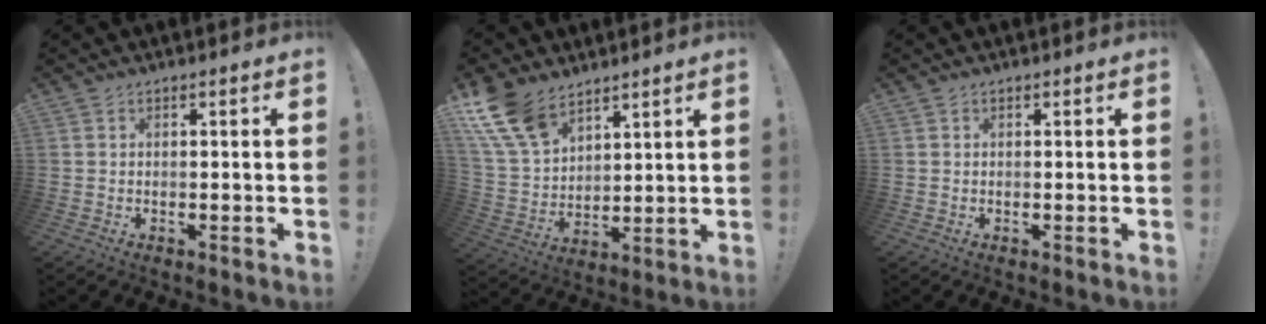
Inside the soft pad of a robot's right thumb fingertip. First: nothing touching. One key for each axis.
{"total": 14.9, "fx": 10.1, "fy": 8.2, "fz": 7.2, "tx": -0.163, "ty": -0.054, "tz": 0.198}
{"total": 0.0}